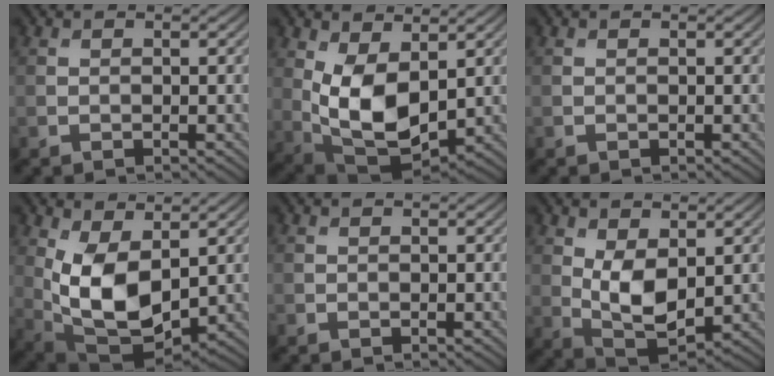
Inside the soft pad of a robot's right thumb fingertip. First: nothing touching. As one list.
[{"total": 9.3, "force": [1.2, 5.3, 7.5], "torque": [-0.172, -0.012, 0.026]}, {"total": 0.0}, {"total": 10.2, "force": [1.2, 5.7, 8.4], "torque": [-0.192, -0.012, 0.025]}, {"total": 0.5, "force": [-0.4, -0.2, -0.3], "torque": [0.010, -0.005, -0.007]}, {"total": 6.5, "force": [0.7, 3.7, 5.3], "torque": [-0.115, -0.006, 0.020]}]